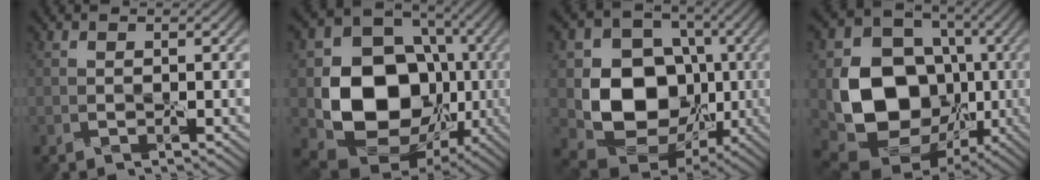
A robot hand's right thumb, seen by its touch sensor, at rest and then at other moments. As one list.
[{"total": 13.2, "force": [-1.3, 10.9, 7.3], "torque": [-0.125, -0.024, -0.024]}, {"total": 10.7, "force": [-0.7, 9.2, 5.5], "torque": [-0.096, -0.008, -0.023]}, {"total": 12.3, "force": [-1.2, 10.4, 6.4], "torque": [-0.118, -0.017, -0.027]}]